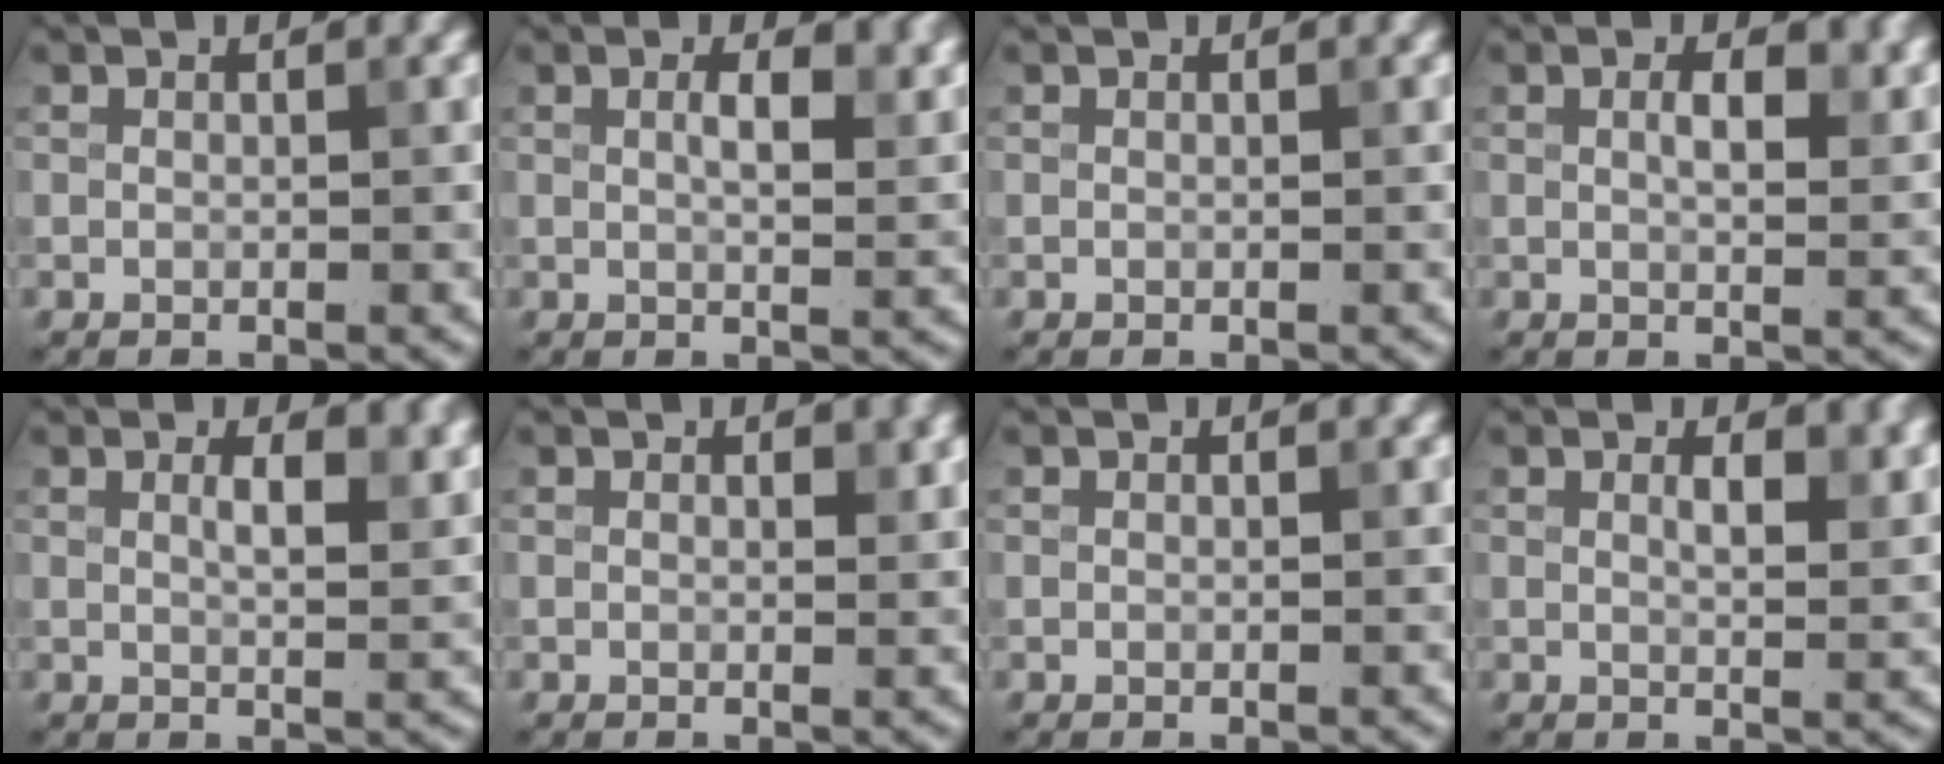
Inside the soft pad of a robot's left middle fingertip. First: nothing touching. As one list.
[{"total": 4.1, "force": [1.6, 1.7, 3.4], "torque": [-0.046, 0.005, 0.021]}, {"total": 0.0}, {"total": 3.4, "force": [1.3, 1.4, 2.7], "torque": [-0.047, 0.001, 0.021]}, {"total": 4.3, "force": [1.9, 1.7, 3.5], "torque": [-0.041, 0.004, 0.025]}, {"total": 0.8, "force": [0.4, 0.4, 0.6], "torque": [-0.005, -0.003, 0.006]}, {"total": 0.0}, {"total": 3.1, "force": [1.5, 1.2, 2.5], "torque": [-0.030, 0.000, 0.025]}]